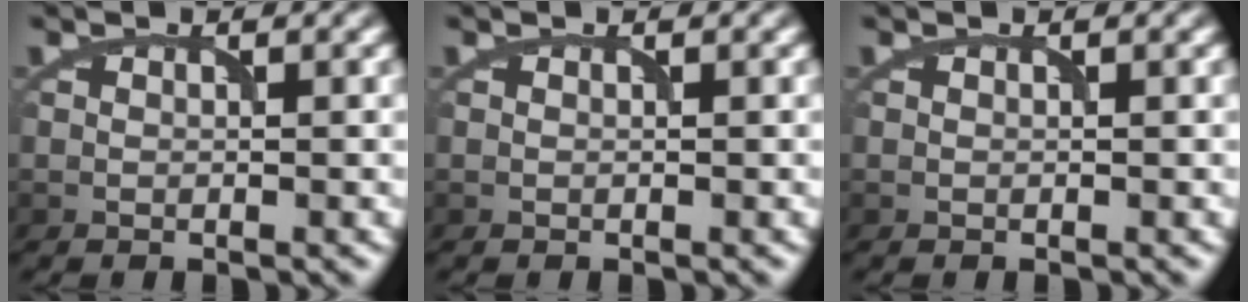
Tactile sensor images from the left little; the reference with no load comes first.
{"total": 0.0}
{"total": 0.0}